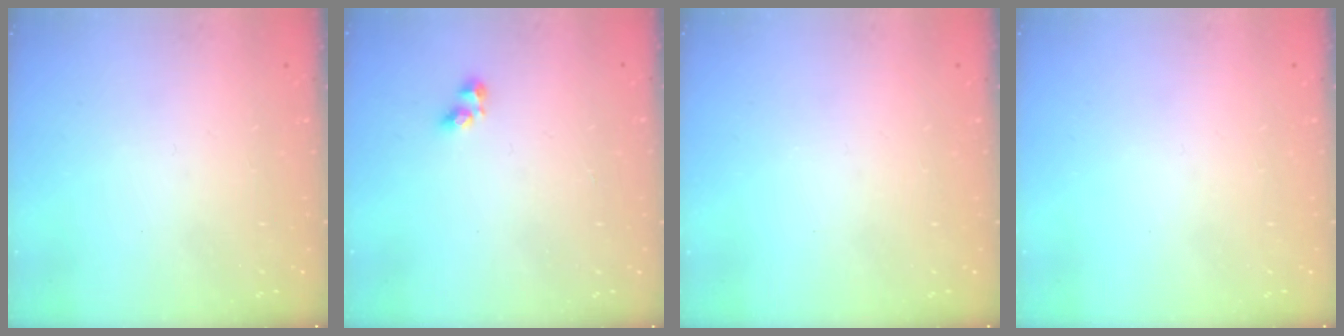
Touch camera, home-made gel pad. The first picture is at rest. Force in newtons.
{"total": 2.7, "press": 2.7, "slide": 0.3}
{"total": 0.0}
{"total": 0.0}